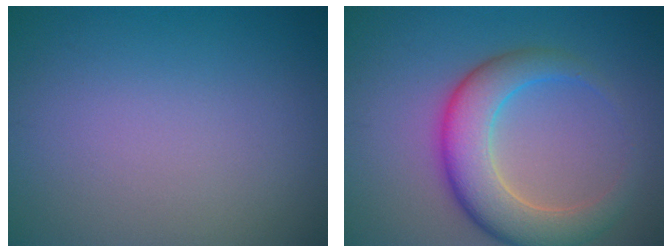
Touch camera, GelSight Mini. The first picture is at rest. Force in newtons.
{"total": 6.3, "press": 6.3, "slide": 0.2}